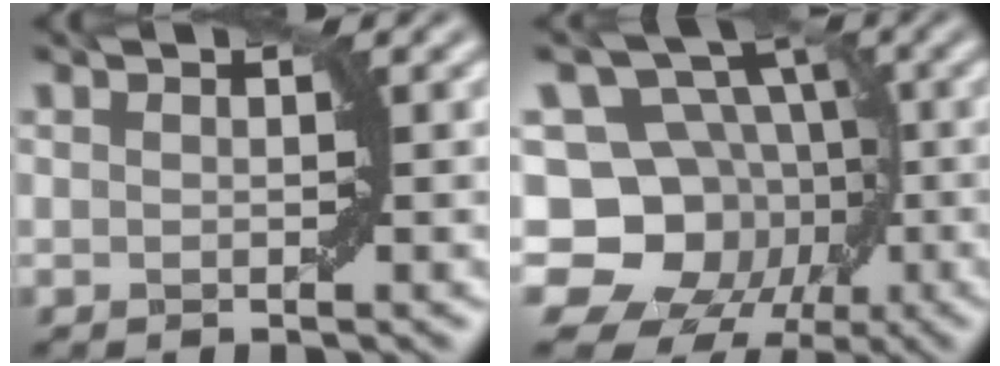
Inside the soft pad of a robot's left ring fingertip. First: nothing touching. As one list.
[{"total": 12.8, "force": [-3.2, 10.8, 6.0], "torque": [-0.098, 0.006, -0.081]}]